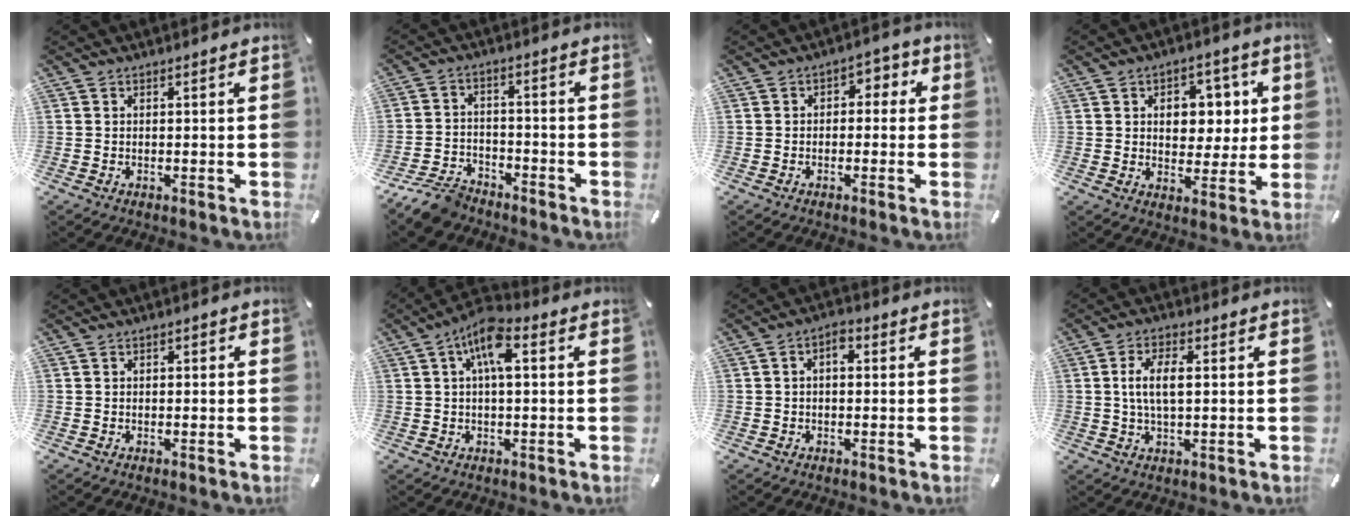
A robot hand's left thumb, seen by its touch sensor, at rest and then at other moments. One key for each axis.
{"total": 8.2, "fx": -7.0, "fy": 3.4, "fz": 2.7, "tx": -0.051, "ty": 0.036, "tz": -0.132}
{"total": 3.3, "fx": -1.5, "fy": 2.4, "fz": 1.6, "tx": -0.022, "ty": 0.017, "tz": -0.035}
{"total": 8.5, "fx": 1.8, "fy": 7.1, "fz": 4.4, "tx": -0.051, "ty": -0.003, "tz": 0.027}
{"total": 0.6, "fx": -0.2, "fy": 0.5, "fz": 0.2, "tx": -0.004, "ty": 0.003, "tz": -0.005}
{"total": 8.3, "fx": 2.0, "fy": 3.3, "fz": 7.3, "tx": -0.122, "ty": 0.003, "tz": 0.033}
{"total": 3.1, "fx": -0.1, "fy": 1.8, "fz": 2.5, "tx": -0.043, "ty": 0.009, "tz": -0.005}
{"total": 7.0, "fx": 0.7, "fy": 2.9, "fz": 6.3, "tx": -0.135, "ty": 0.005, "tz": 0.008}